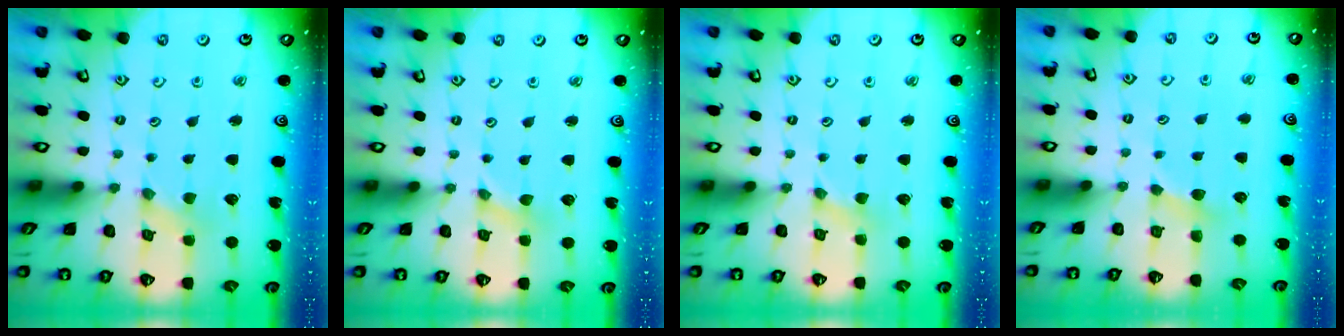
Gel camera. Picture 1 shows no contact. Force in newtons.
{"total": 0.0}
{"total": 1.1, "press": 1.1, "slide": 0.4}
{"total": 3.4, "press": 3.4, "slide": 0.5}